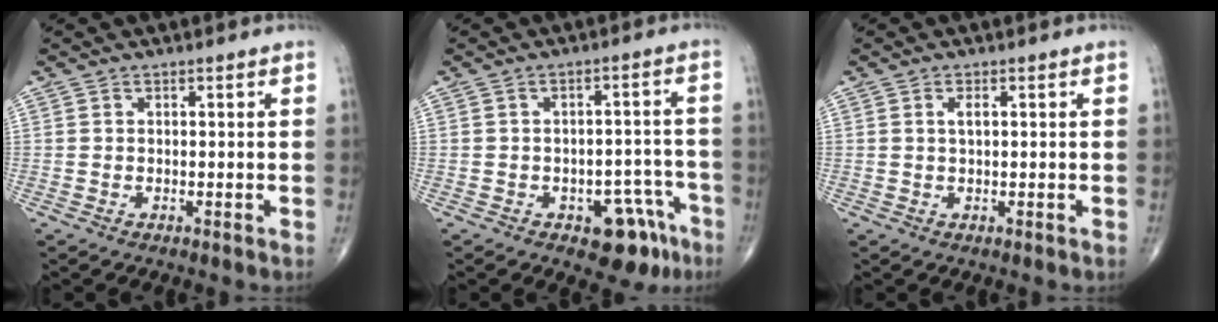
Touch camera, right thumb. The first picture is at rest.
{"total": 8.9, "force": [-4.9, 4.7, 5.8], "torque": [-0.034, 0.041, -0.058]}
{"total": 1.5, "force": [0.4, 0.5, 1.3], "torque": [-0.024, 0.001, 0.007]}